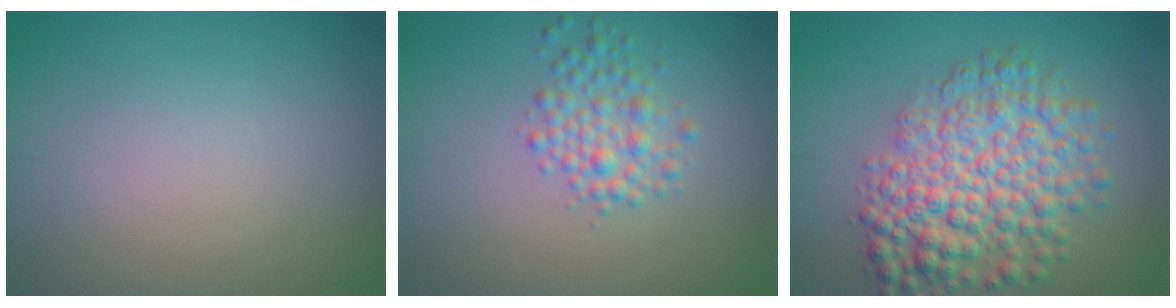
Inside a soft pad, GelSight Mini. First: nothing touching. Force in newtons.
{"total": 2.7, "press": 2.7, "slide": 0.1}
{"total": 7.6, "press": 7.6, "slide": 0.2}